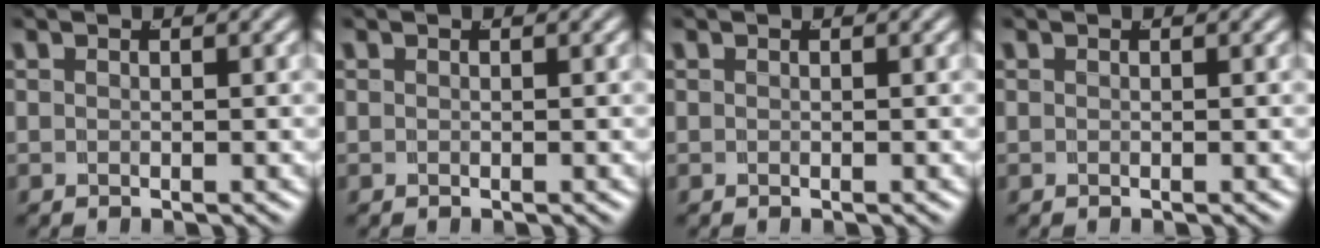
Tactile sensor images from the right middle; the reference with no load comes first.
{"total": 0.0}
{"total": 0.0}
{"total": 0.0}